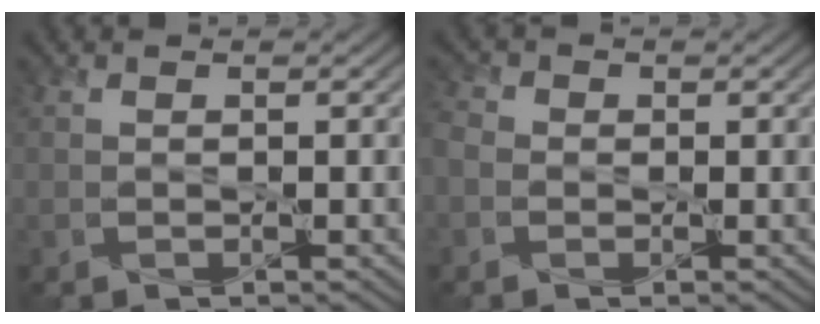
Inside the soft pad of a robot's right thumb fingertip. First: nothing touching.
{"total": 2.6, "force": [-0.7, 2.2, 1.1], "torque": [-0.032, 0.002, -0.023]}